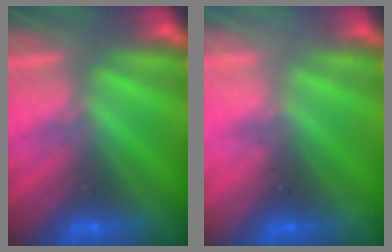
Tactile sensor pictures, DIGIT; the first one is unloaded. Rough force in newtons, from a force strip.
{"total": 2.3}